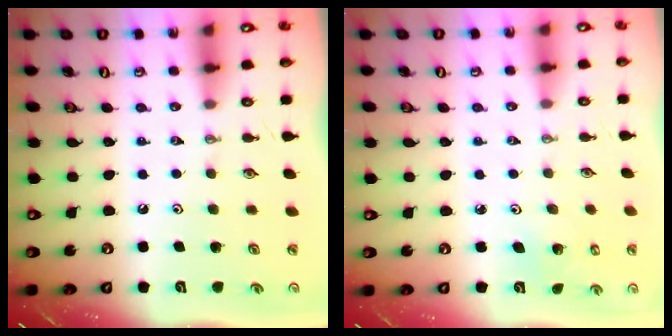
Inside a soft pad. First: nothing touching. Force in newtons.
{"total": 2.8, "press": 2.8, "slide": 0.2}